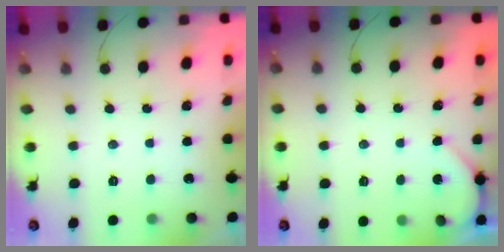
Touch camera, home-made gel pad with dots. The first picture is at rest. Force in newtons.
{"total": 1.8, "press": 1.8, "slide": 0.2}